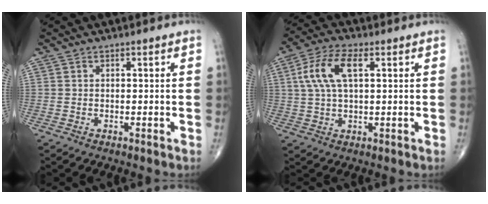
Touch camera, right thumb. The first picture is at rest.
{"total": 9.4, "force": [2.6, 4.2, 7.9], "torque": [-0.171, 0.015, 0.048]}